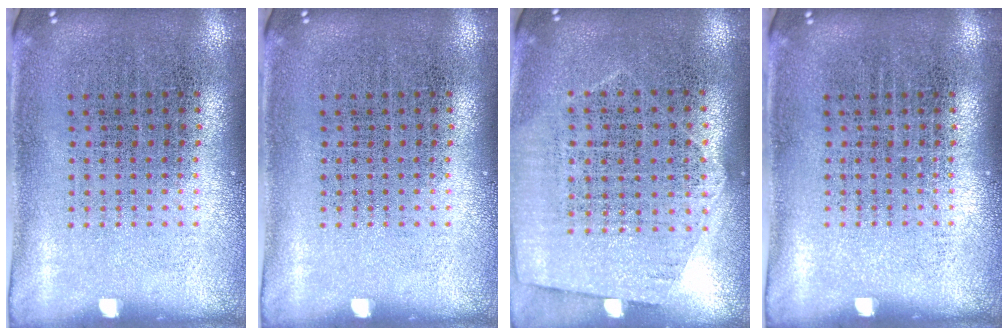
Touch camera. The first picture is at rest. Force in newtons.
{"total": 0.0}
{"total": 1.3, "press": 1.1, "slide": 0.7}
{"total": 0.0}